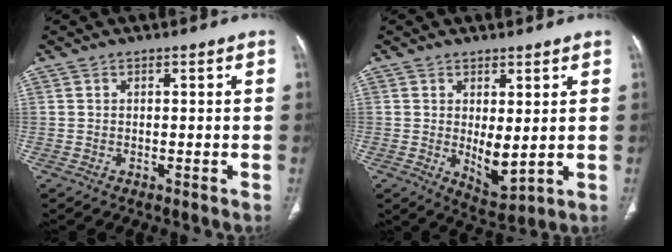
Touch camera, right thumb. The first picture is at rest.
{"total": 6.1, "force": [0.4, 2.7, 5.5], "torque": [-0.077, -0.021, 0.020]}